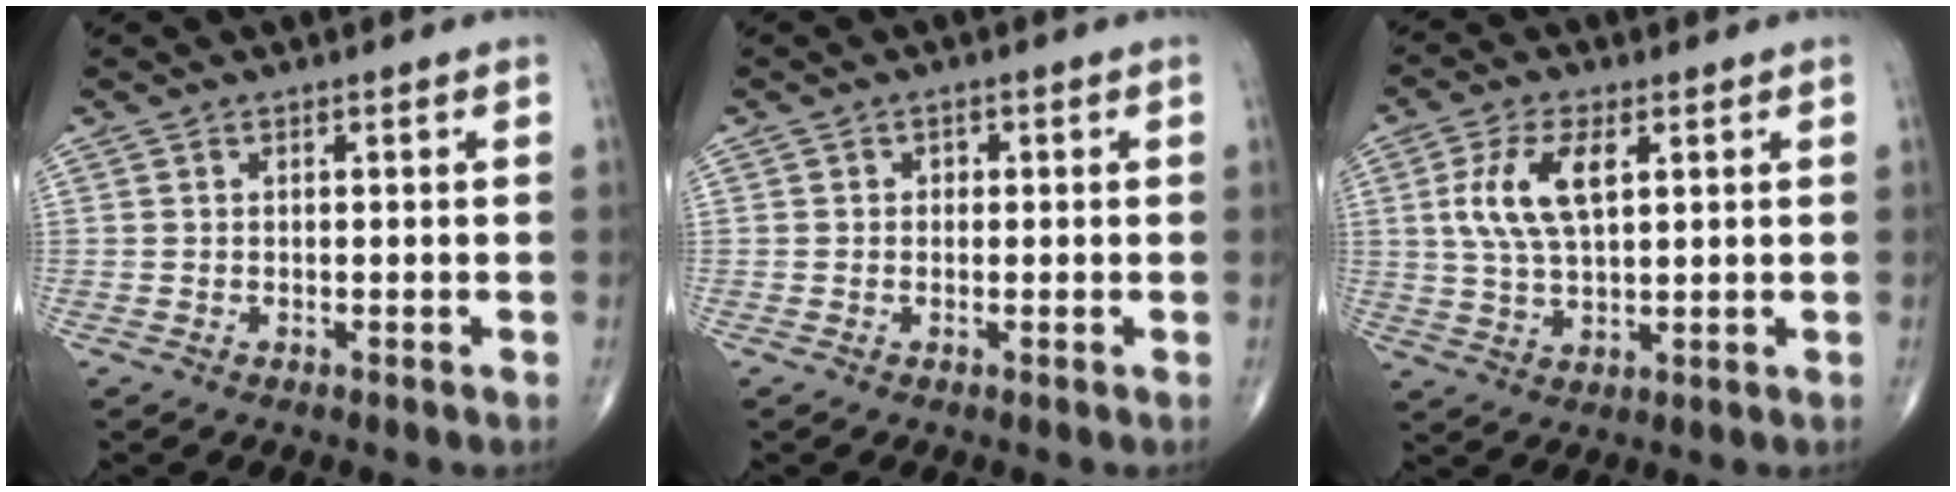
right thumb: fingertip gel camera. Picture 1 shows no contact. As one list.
[{"total": 1.1, "force": [0.1, 1.0, 0.4], "torque": [0.003, 0.004, -0.004]}, {"total": 9.5, "force": [2.7, 4.4, 8.0], "torque": [-0.164, -0.001, 0.052]}]